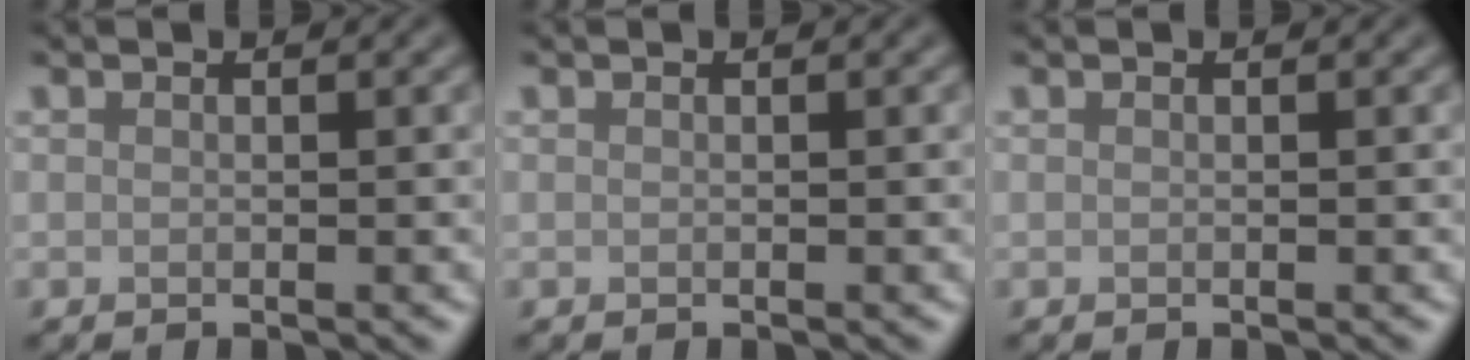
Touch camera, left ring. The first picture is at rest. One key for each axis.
{"total": 0.0}
{"total": 0.0}